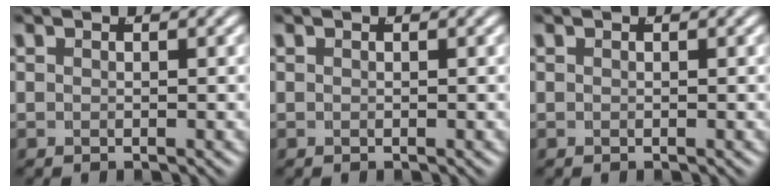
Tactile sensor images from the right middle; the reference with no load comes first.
{"total": 0.0}
{"total": 0.0}